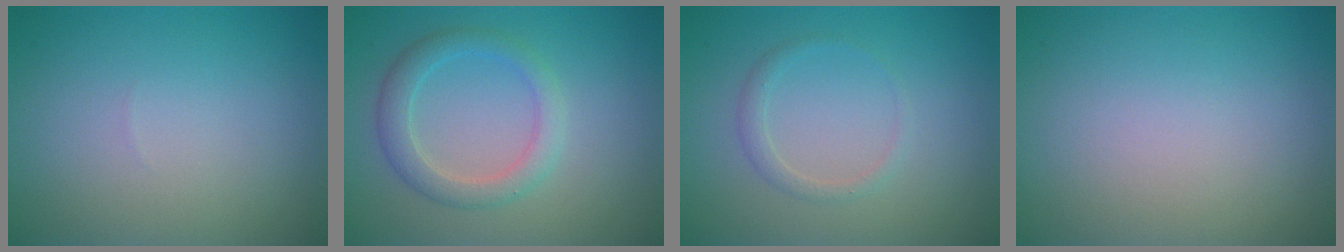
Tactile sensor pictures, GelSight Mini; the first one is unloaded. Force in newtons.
{"total": 2.9, "press": 2.9, "slide": 0.2}
{"total": 1.2, "press": 1.2, "slide": 0.2}
{"total": 0.0}